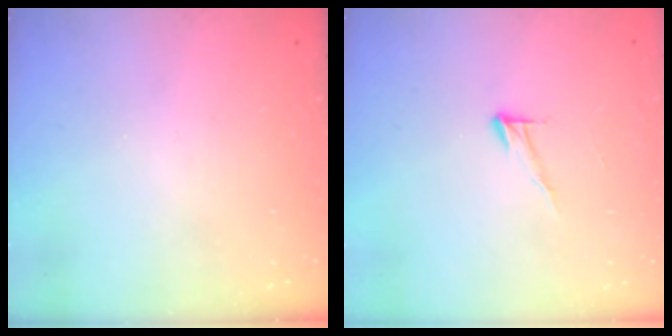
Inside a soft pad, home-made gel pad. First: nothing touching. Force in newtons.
{"total": 5.9, "press": 5.9, "slide": 0.3}